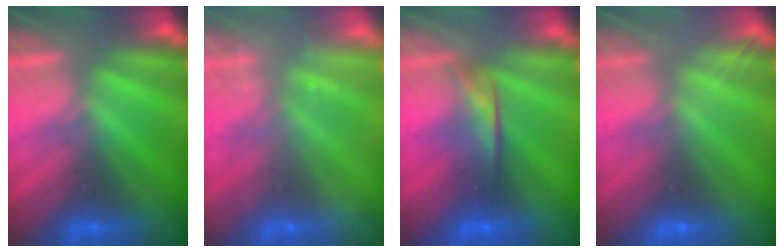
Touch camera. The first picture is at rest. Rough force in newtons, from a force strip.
{"total": 2.3}
{"total": 1.9}
{"total": 2.1}